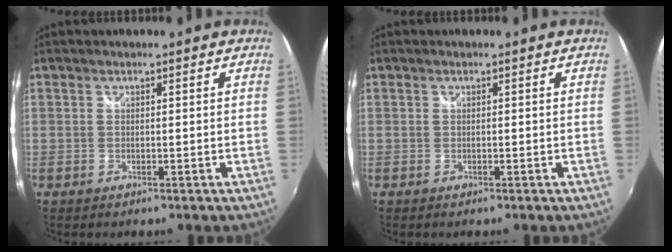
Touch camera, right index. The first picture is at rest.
{"total": 0.0}